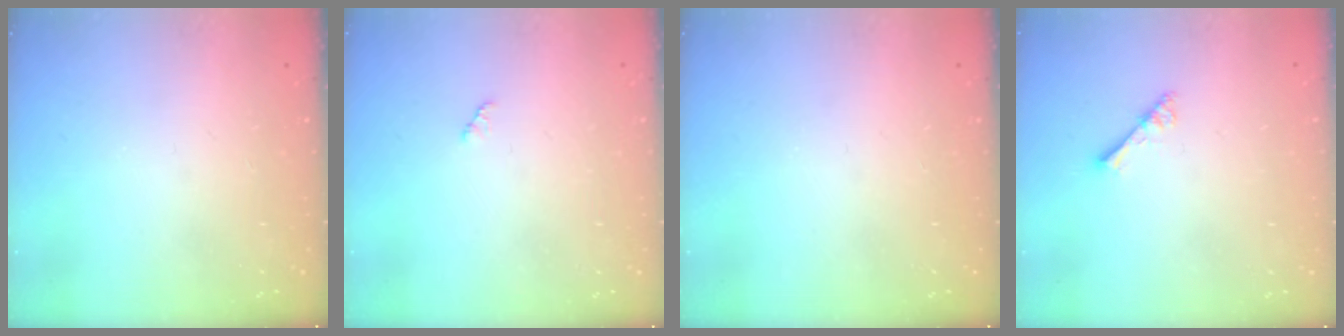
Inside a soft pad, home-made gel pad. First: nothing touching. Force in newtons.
{"total": 2.8, "press": 2.8, "slide": 0.4}
{"total": 0.0}
{"total": 3.3, "press": 3.3, "slide": 0.5}